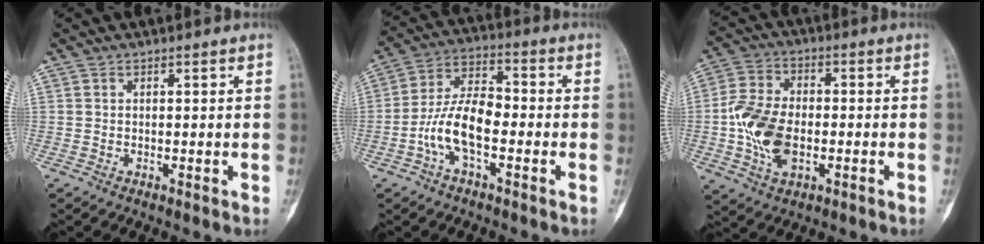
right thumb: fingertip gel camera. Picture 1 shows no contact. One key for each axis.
{"total": 10.8, "fx": -3.0, "fy": 4.9, "fz": 9.2, "tx": -0.177, "ty": 0.039, "tz": -0.062}
{"total": 12.1, "fx": -2.2, "fy": 7.2, "fz": 9.4, "tx": -0.181, "ty": 0.015, "tz": -0.042}